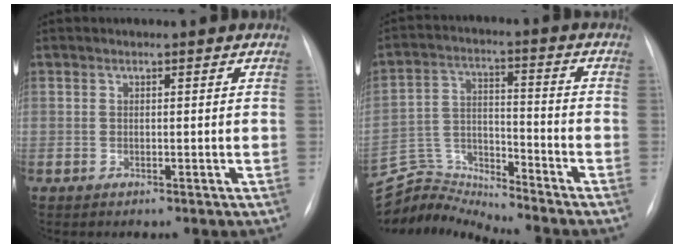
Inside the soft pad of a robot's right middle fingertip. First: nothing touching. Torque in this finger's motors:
{"motor_torque": [-0.38, -0.07, -0.33, -0.10]}